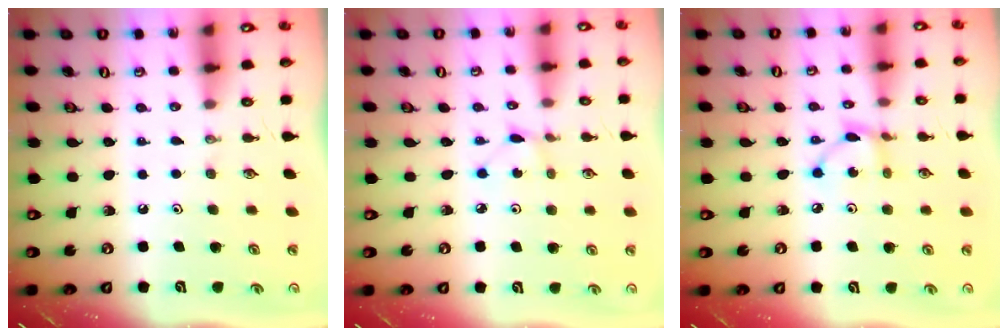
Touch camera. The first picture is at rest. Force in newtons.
{"total": 1.1, "press": 1.1, "slide": 0.1}
{"total": 4.1, "press": 4.1, "slide": 0.1}